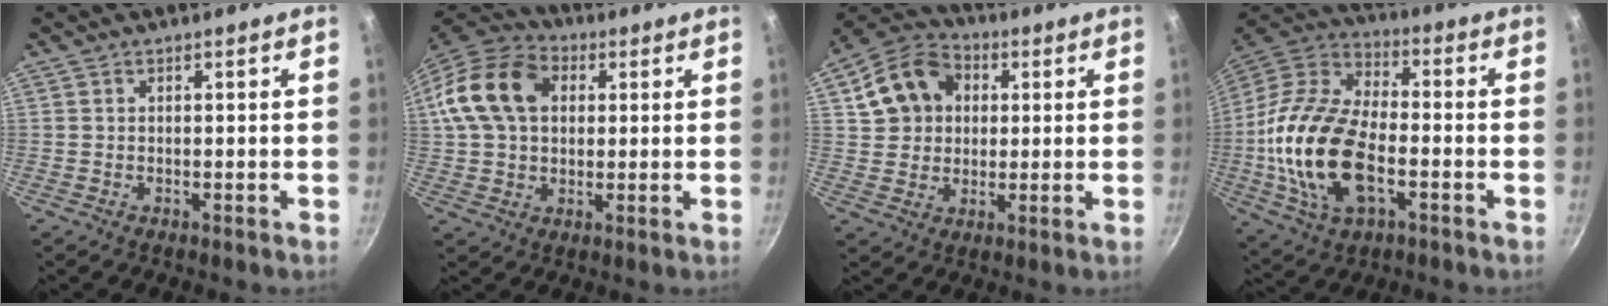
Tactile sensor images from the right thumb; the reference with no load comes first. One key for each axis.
{"total": 16.2, "fx": 3.6, "fy": 11.8, "fz": 10.5, "tx": -0.183, "ty": 0.023, "tz": 0.050}
{"total": 13.0, "fx": 3.2, "fy": 10.7, "fz": 6.6, "tx": -0.095, "ty": 0.017, "tz": 0.045}
{"total": 22.4, "fx": -4.5, "fy": 12.4, "fz": 18.2, "tx": -0.350, "ty": 0.028, "tz": -0.091}